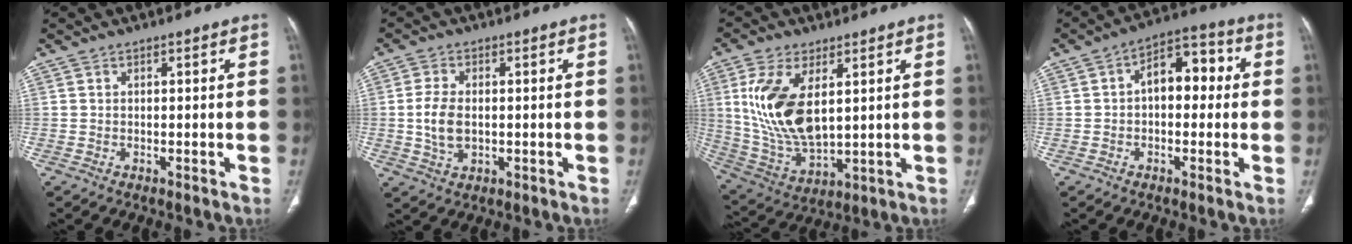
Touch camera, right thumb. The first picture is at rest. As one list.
[{"total": 6.2, "force": [-0.2, 3.8, 4.9], "torque": [-0.102, -0.001, 0.000]}, {"total": 15.8, "force": [3.9, 8.0, 13.1], "torque": [-0.265, -0.019, 0.090]}, {"total": 9.5, "force": [0.6, 5.8, 7.5], "torque": [-0.082, 0.034, -0.001]}]